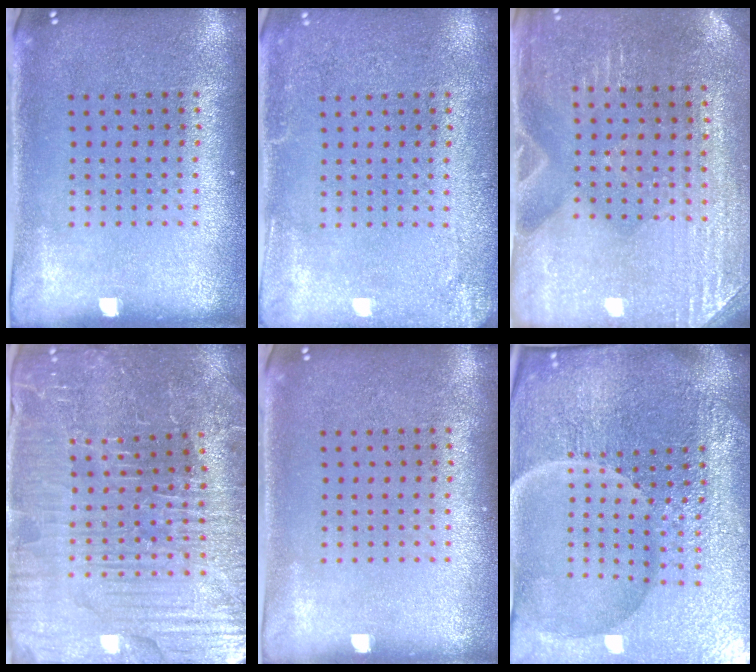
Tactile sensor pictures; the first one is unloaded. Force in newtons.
{"total": 2.1, "press": 2.1, "slide": 0.2}
{"total": 2.9, "press": 2.9, "slide": 0.4}
{"total": 4.4, "press": 4.4, "slide": 0.7}
{"total": 0.0}
{"total": 6.2, "press": 5.7, "slide": 2.5}